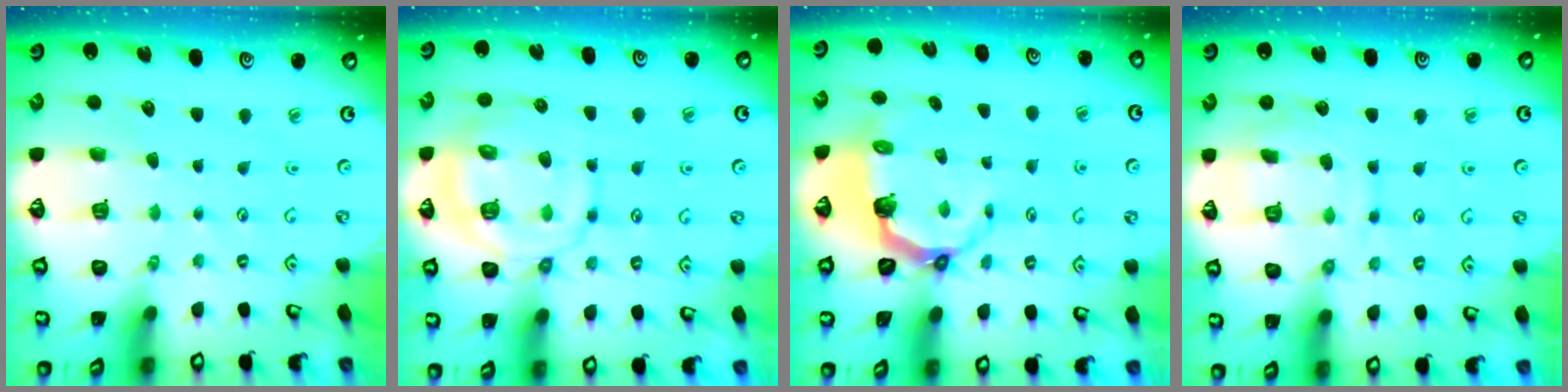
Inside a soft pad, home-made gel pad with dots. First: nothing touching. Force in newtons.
{"total": 9.4, "press": 9.4, "slide": 1.1}
{"total": 5.6, "press": 4.0, "slide": 4.0}
{"total": 11.0, "press": 11.0, "slide": 0.8}